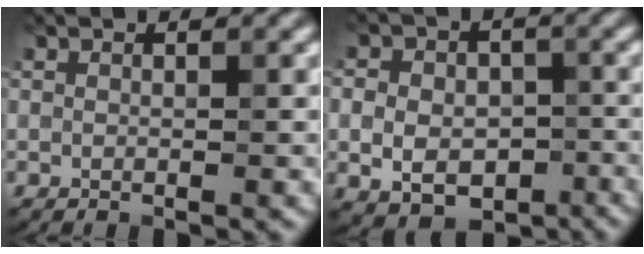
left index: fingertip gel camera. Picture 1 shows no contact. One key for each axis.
{"total": 6.8, "fx": -1.5, "fy": 5.3, "fz": 4.0, "tx": -0.052, "ty": -0.015, "tz": -0.026}